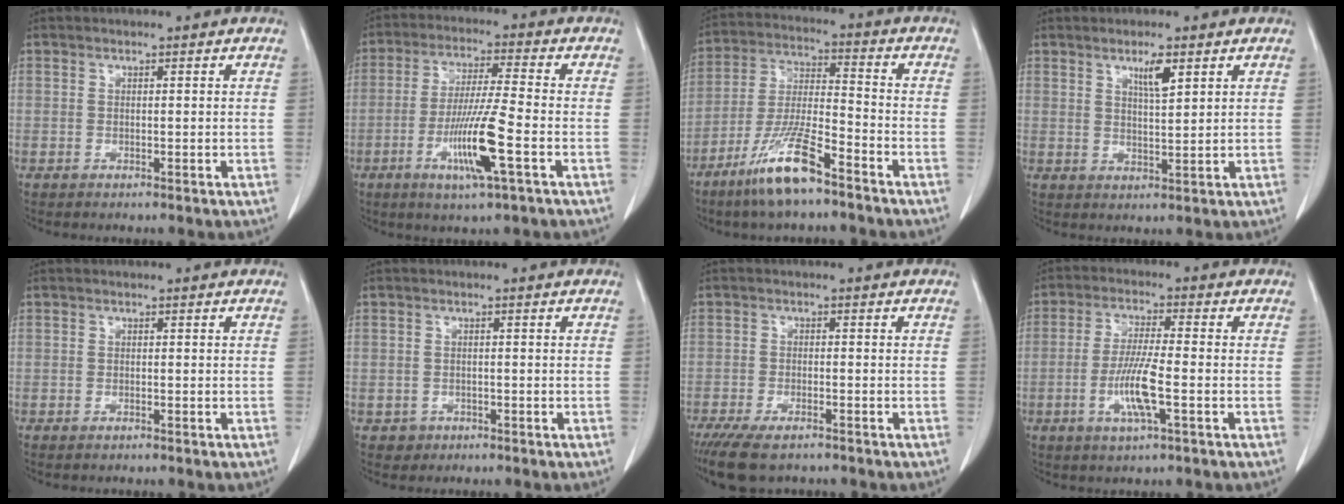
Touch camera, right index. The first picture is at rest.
{"total": 10.8, "force": [-3.8, -0.2, 10.1], "torque": [-0.196, -0.016, -0.072]}
{"total": 11.6, "force": [-7.8, 1.4, 8.4], "torque": [-0.176, -0.023, -0.152]}
{"total": 3.7, "force": [2.1, 0.5, 3.0], "torque": [-0.053, -0.004, 0.037]}
{"total": 0.6, "force": [-0.5, 0.1, 0.3], "torque": [-0.012, -0.002, -0.007]}
{"total": 2.0, "force": [-1.0, 1.8, 0.0], "torque": [0.002, 0.009, -0.015]}
{"total": 7.8, "force": [-6.1, 2.4, 4.2], "torque": [-0.067, -0.013, -0.098]}
{"total": 7.7, "force": [-2.3, 0.4, 7.3], "torque": [-0.146, -0.008, -0.046]}